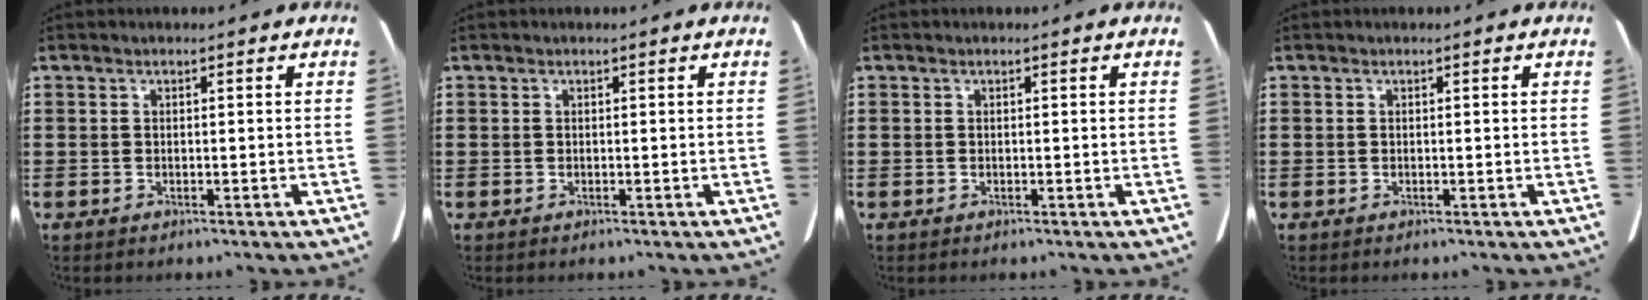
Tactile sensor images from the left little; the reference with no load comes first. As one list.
[{"total": 0.0}, {"total": 0.0}, {"total": 0.0}]